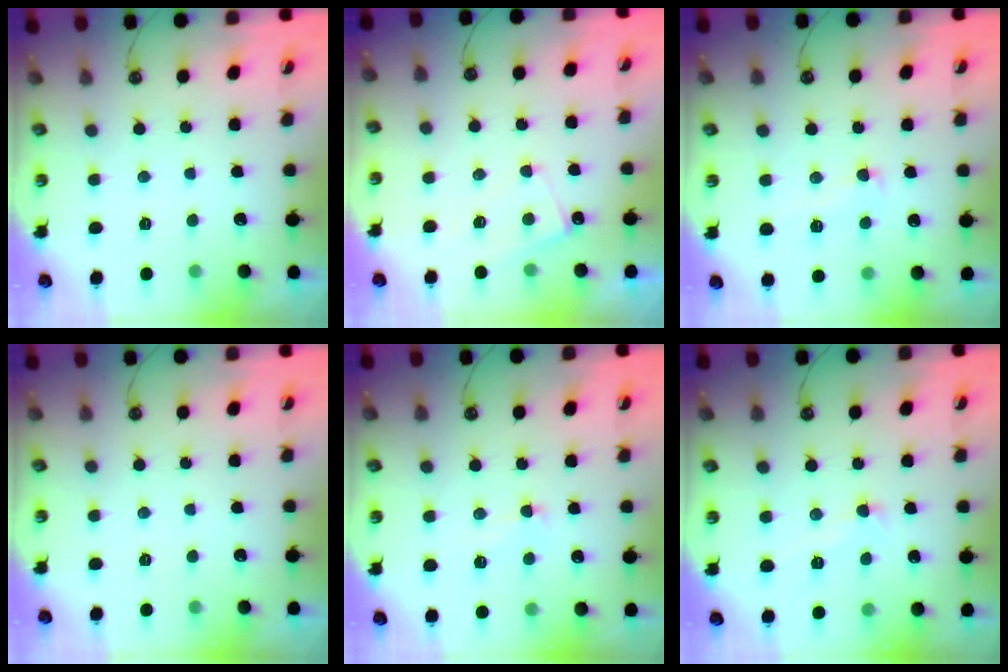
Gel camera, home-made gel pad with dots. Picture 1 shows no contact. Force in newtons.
{"total": 3.8, "press": 3.8, "slide": 0.5}
{"total": 1.4, "press": 1.1, "slide": 0.8}
{"total": 0.0}
{"total": 1.3, "press": 0.3, "slide": 1.3}
{"total": 1.3, "press": 1.3, "slide": 0.2}